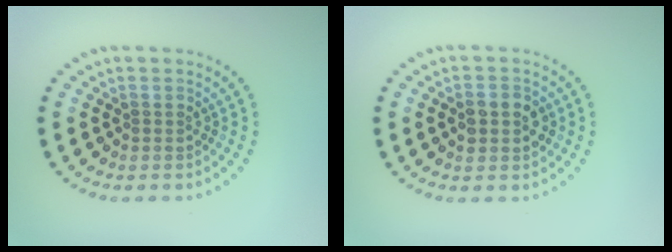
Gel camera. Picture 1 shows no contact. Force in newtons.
{"total": 3.0, "press": 3.0, "slide": 0.2}